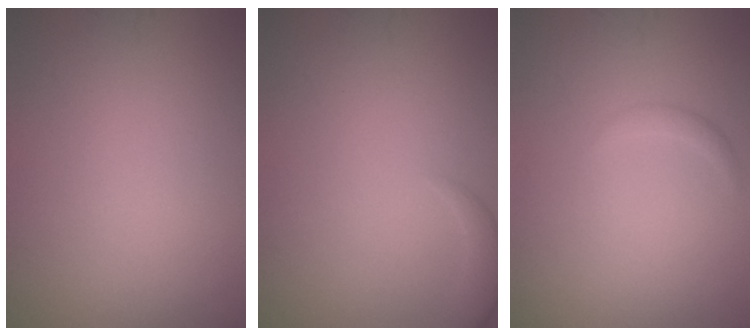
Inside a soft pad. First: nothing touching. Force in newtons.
{"total": 2.3, "press": 2.3, "slide": 0.2}
{"total": 0.8, "press": 0.8, "slide": 0.1}